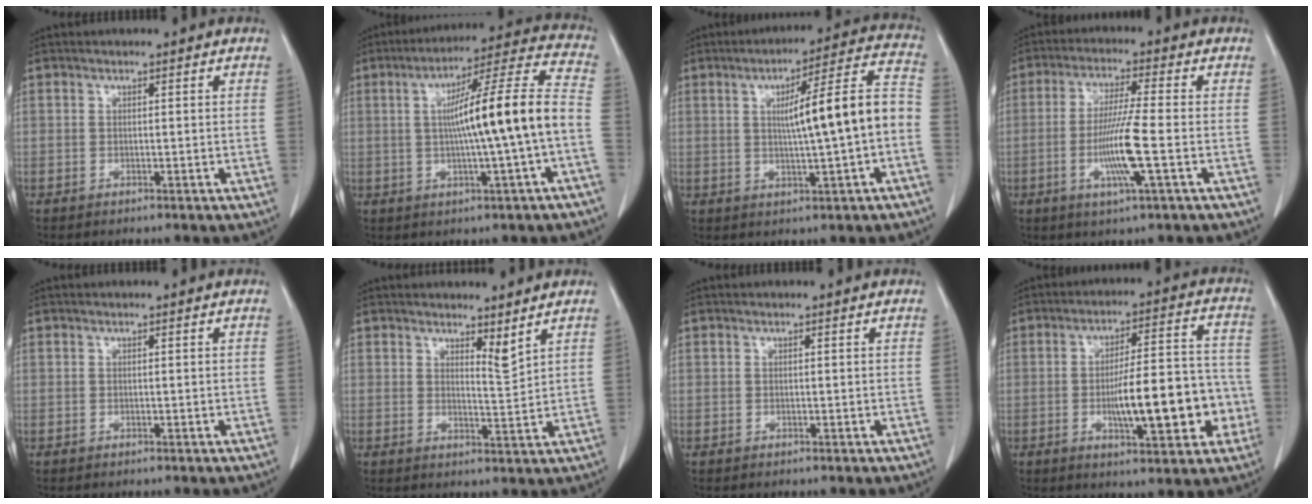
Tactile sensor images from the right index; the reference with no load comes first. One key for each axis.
{"total": 15.1, "fx": -1.2, "fy": -0.6, "fz": 15.1, "tx": -0.232, "ty": 0.020, "tz": -0.024}
{"total": 12.8, "fx": -0.5, "fy": 0.3, "fz": 12.8, "tx": -0.181, "ty": 0.027, "tz": -0.008}
{"total": 8.9, "fx": -2.3, "fy": -0.5, "fz": 8.6, "tx": -0.169, "ty": -0.012, "tz": -0.045}
{"total": 0.0}
{"total": 2.8, "fx": 2.3, "fy": 0.1, "fz": 1.6, "tx": -0.030, "ty": -0.018, "tz": 0.043}
{"total": 0.0}
{"total": 14.2, "fx": -3.2, "fy": 3.6, "fz": 13.3, "tx": -0.199, "ty": 0.021, "tz": -0.043}